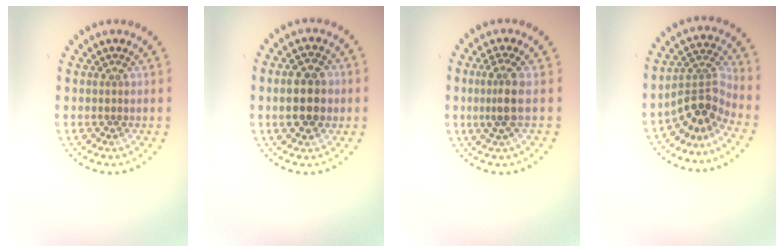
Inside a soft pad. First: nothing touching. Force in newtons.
{"total": 4.6, "press": 4.6, "slide": 0.1}
{"total": 2.7, "press": 2.2, "slide": 1.4}
{"total": 3.9, "press": 2.6, "slide": 2.8}